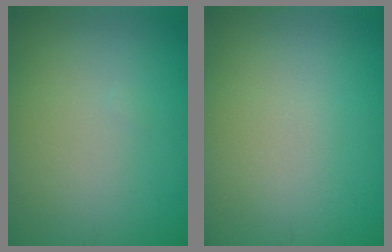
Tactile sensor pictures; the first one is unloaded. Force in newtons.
{"total": 0.0}